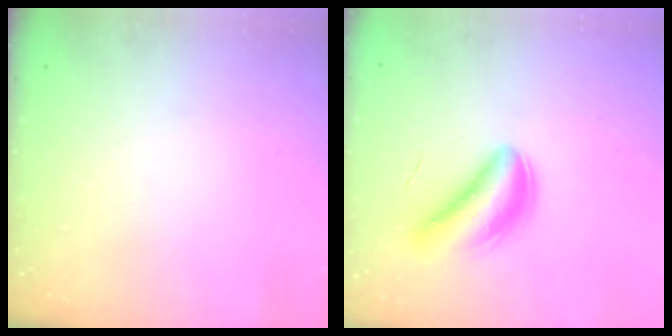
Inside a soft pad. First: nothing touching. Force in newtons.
{"total": 5.4, "press": 5.2, "slide": 1.4}